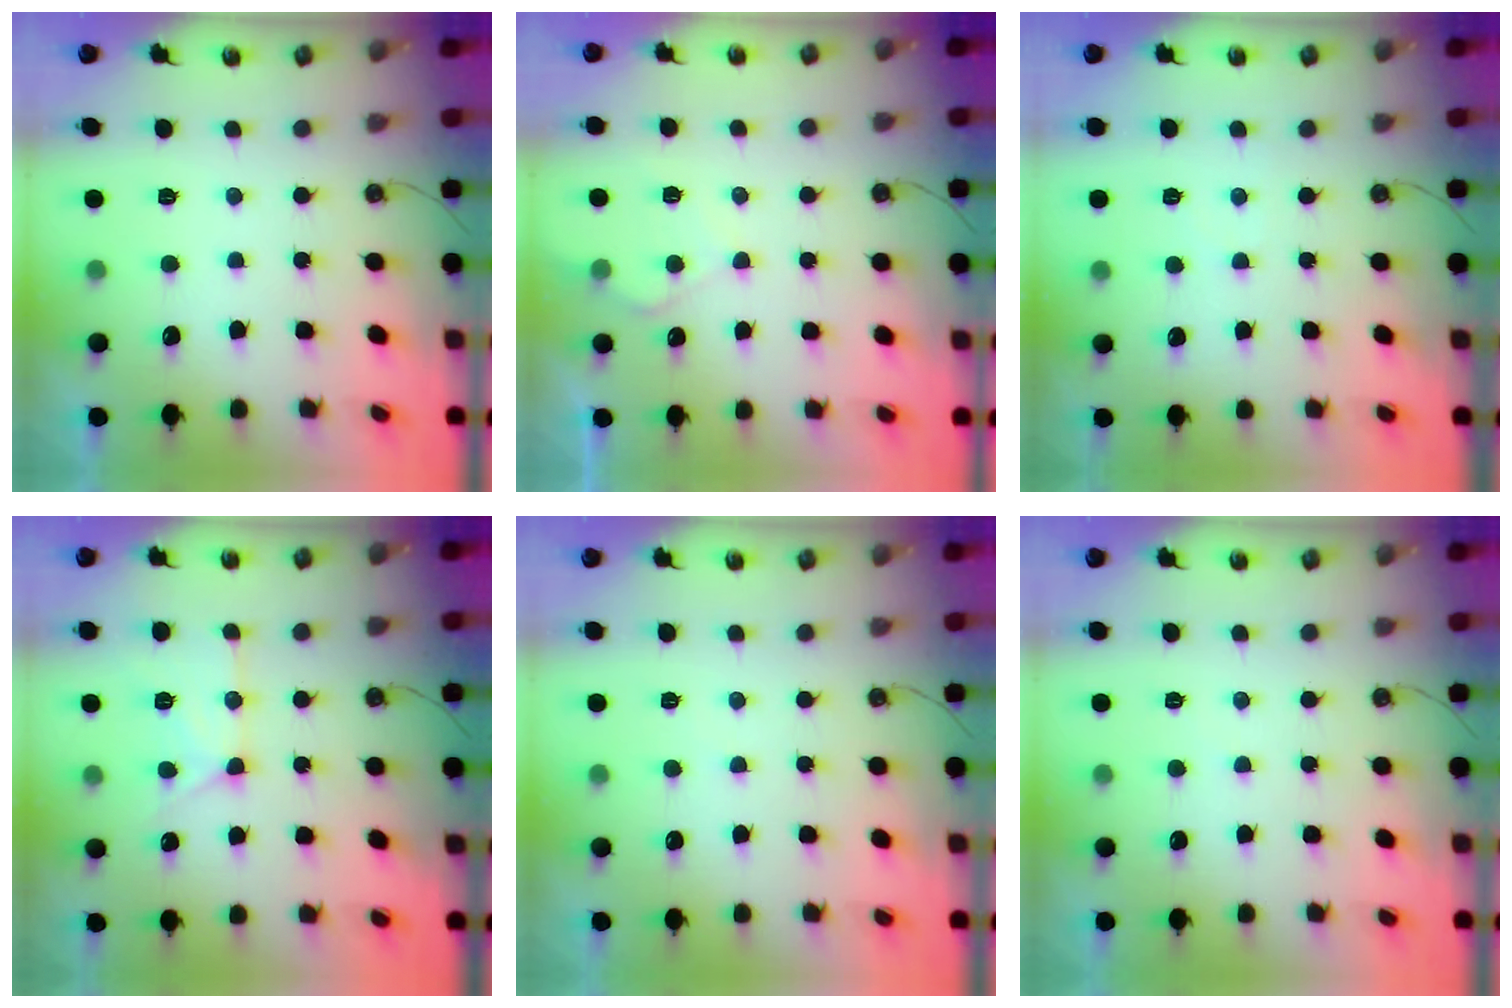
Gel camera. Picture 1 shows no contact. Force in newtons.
{"total": 6.9, "press": 6.9, "slide": 0.7}
{"total": 1.9, "press": 1.9, "slide": 0.3}
{"total": 12.3, "press": 12.3, "slide": 0.9}
{"total": 2.8, "press": 2.7, "slide": 0.5}
{"total": 2.8, "press": 2.7, "slide": 0.4}